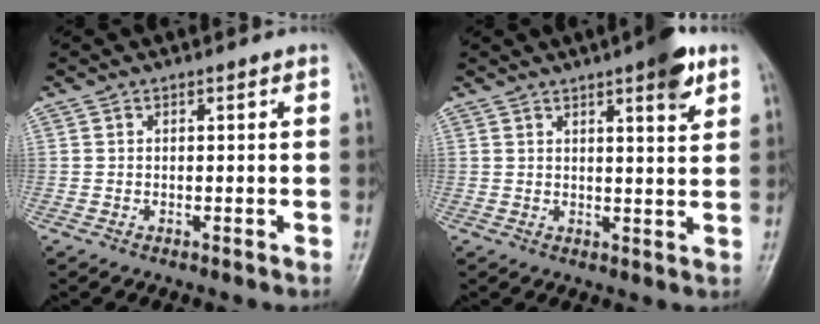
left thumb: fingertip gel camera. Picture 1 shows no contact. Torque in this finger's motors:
{"motor_torque": [0.98, 0.80, 0.91, -0.38, 0.03]}